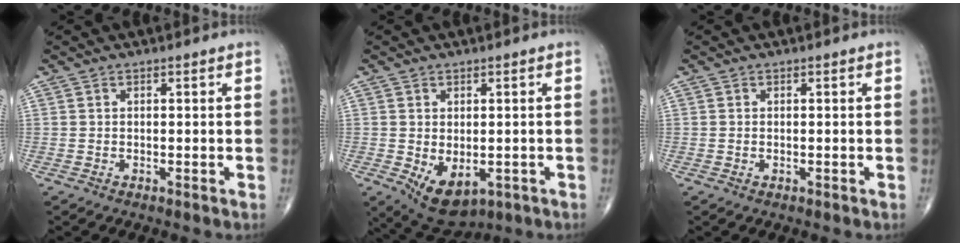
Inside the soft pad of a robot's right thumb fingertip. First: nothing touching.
{"total": 7.9, "force": [-2.1, 4.8, 5.9], "torque": [-0.075, -0.004, -0.013]}
{"total": 0.0}